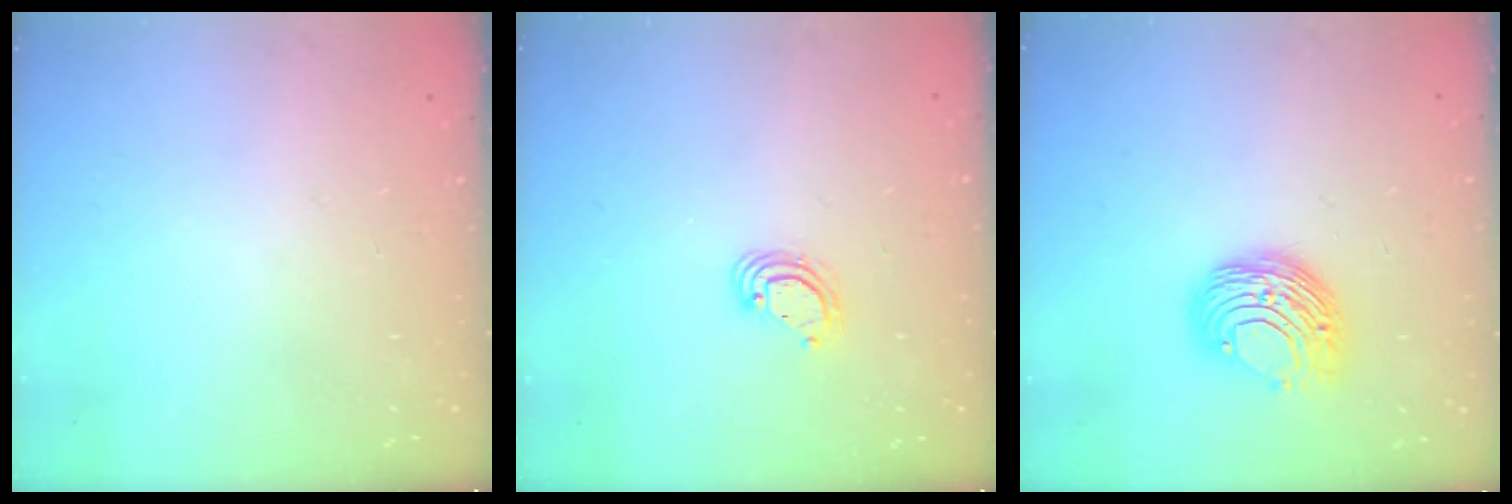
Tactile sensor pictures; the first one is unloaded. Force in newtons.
{"total": 4.6, "press": 4.6, "slide": 0.2}
{"total": 9.2, "press": 9.2, "slide": 0.4}